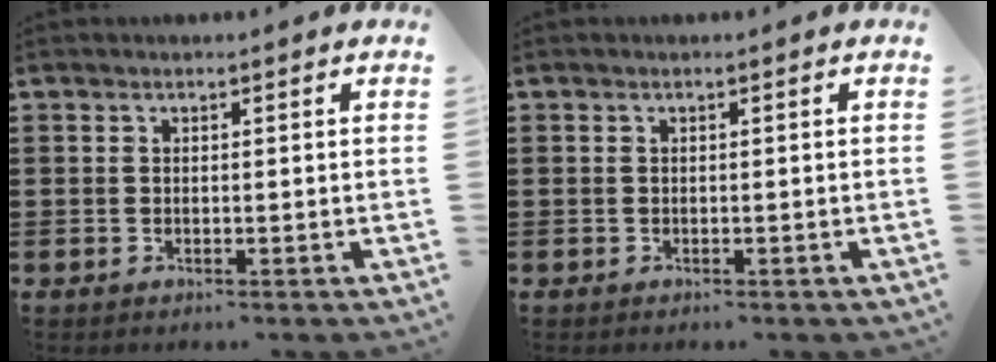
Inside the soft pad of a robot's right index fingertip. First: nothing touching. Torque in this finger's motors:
{"motor_torque": [2.14, 0.00, -0.62, -0.13]}